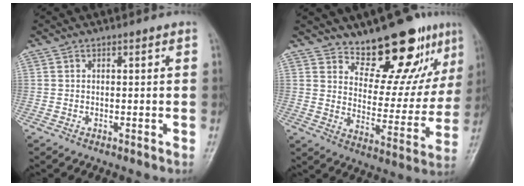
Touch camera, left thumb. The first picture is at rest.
{"total": 16.3, "force": [12.0, 6.5, 9.1], "torque": [-0.064, -0.084, 0.181]}